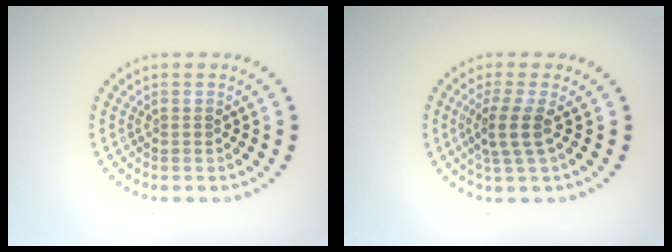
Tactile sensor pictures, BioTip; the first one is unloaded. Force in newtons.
{"total": 2.5, "press": 1.9, "slide": 1.7}